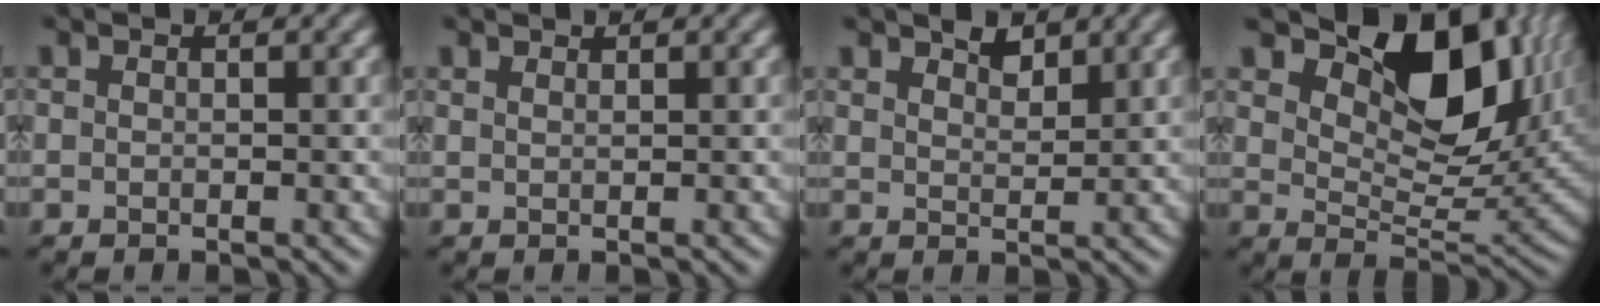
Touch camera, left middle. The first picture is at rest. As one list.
[{"total": 0.8, "force": [0.8, 0.1, 0.0], "torque": [0.000, 0.005, 0.012]}, {"total": 2.1, "force": [1.9, 0.6, 0.5], "torque": [-0.004, 0.005, 0.034]}, {"total": 10.0, "force": [5.6, 5.0, 6.7], "torque": [-0.092, 0.002, 0.094]}]